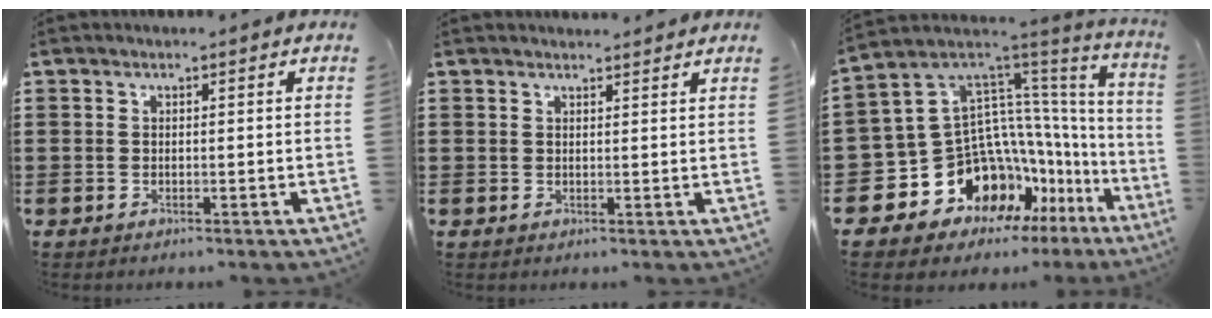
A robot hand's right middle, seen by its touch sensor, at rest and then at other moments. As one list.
[{"total": 1.3, "force": [1.3, 0.1, 0.0], "torque": [0.003, -0.004, 0.023]}, {"total": 13.0, "force": [-6.5, 10.0, 5.2], "torque": [-0.170, -0.032, -0.093]}]